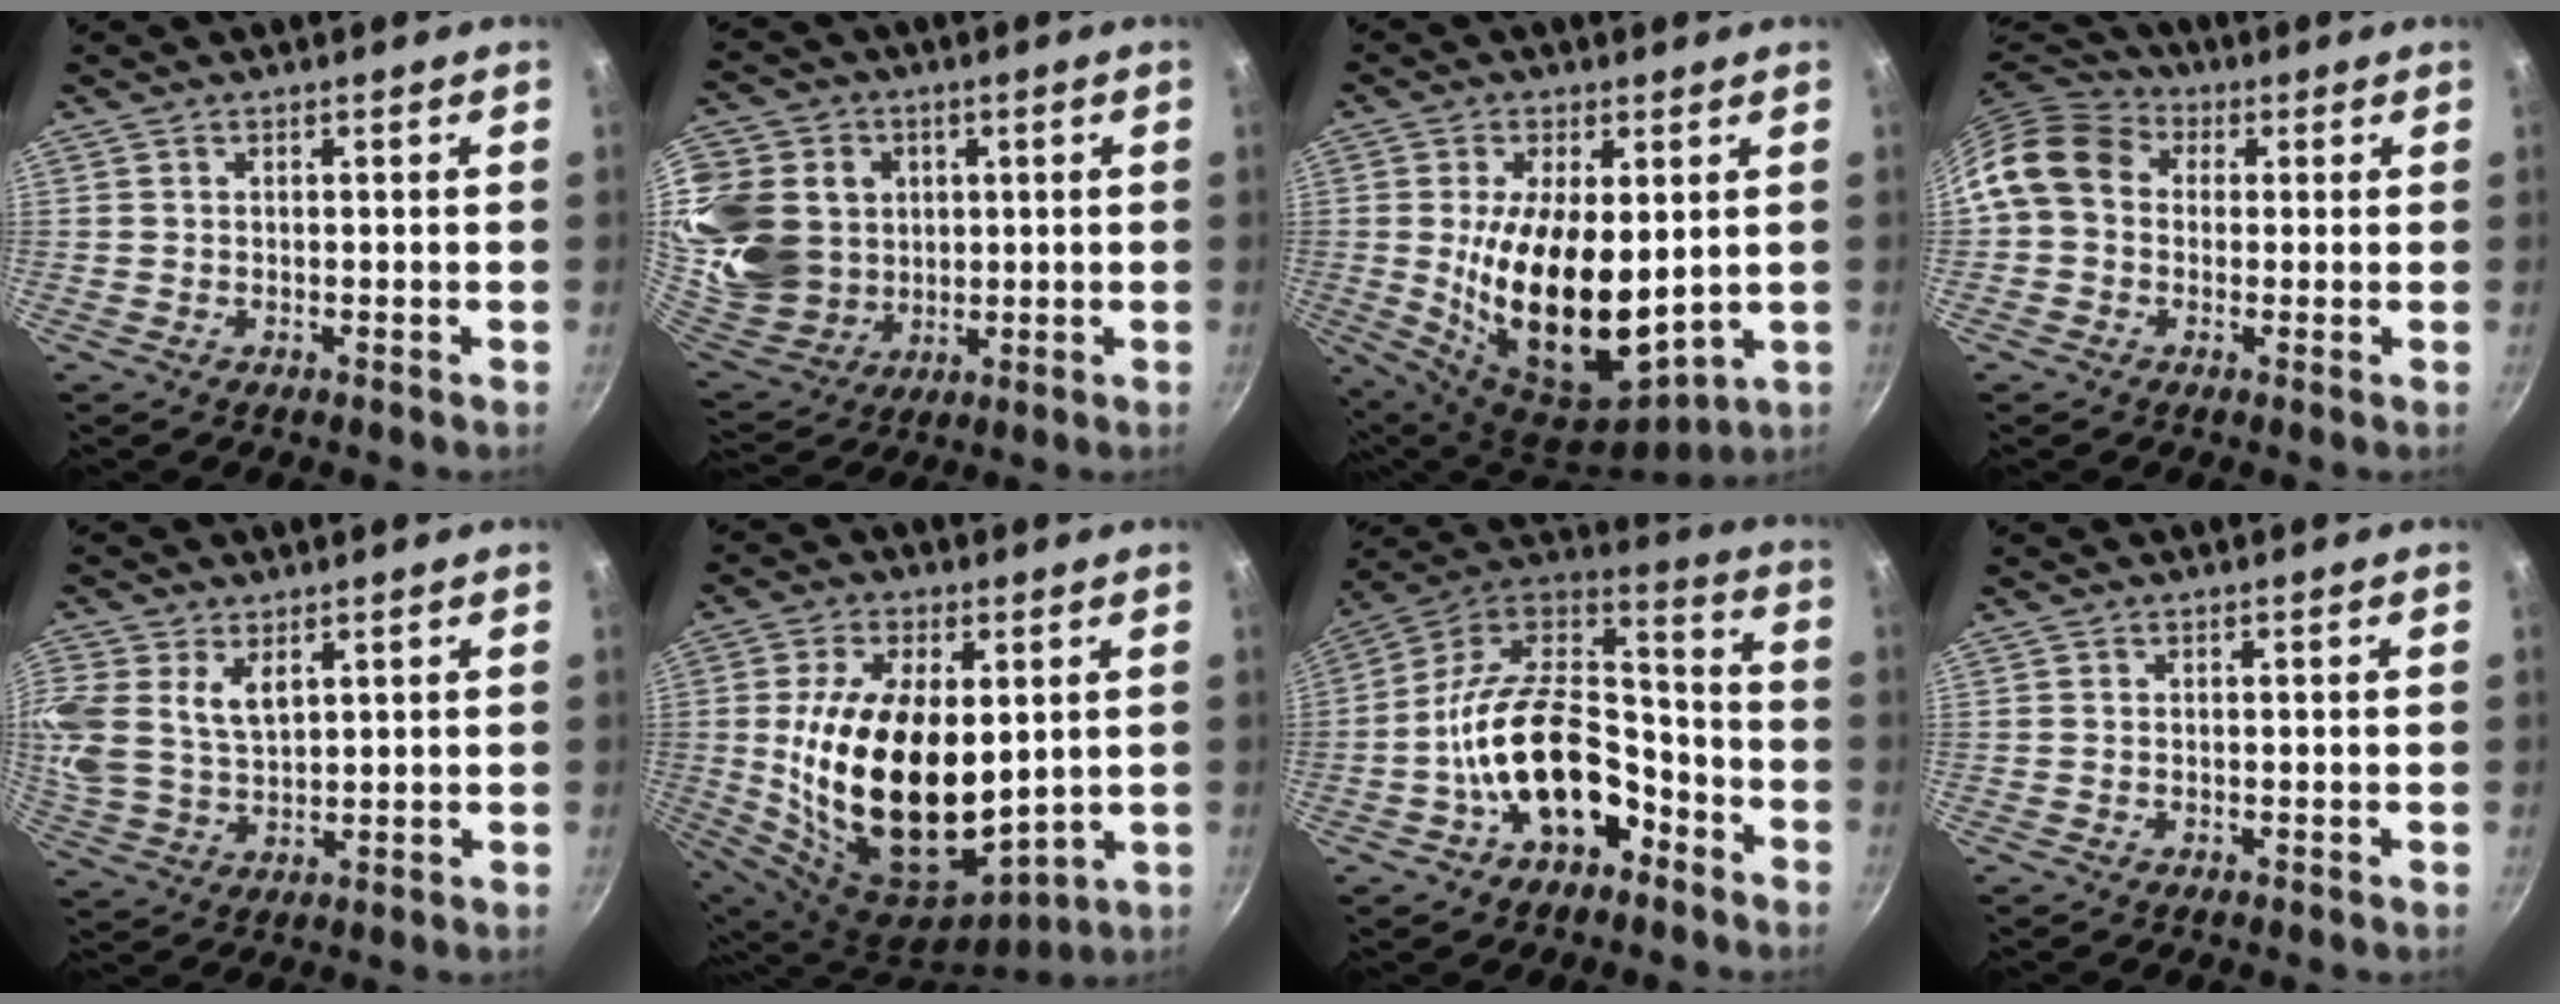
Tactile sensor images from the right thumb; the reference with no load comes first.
{"total": 24.7, "force": [4.4, 20.7, 12.6], "torque": [-0.284, -0.001, 0.098]}
{"total": 19.4, "force": [0.9, 9.9, 16.7], "torque": [-0.284, -0.031, 0.032]}
{"total": 11.0, "force": [1.4, 9.0, 6.2], "torque": [-0.089, 0.026, 0.004]}
{"total": 12.6, "force": [5.0, 8.4, 8.0], "torque": [-0.191, 0.001, 0.106]}
{"total": 23.9, "force": [2.0, 13.5, 19.5], "torque": [-0.340, -0.028, 0.052]}
{"total": 21.1, "force": [-8.5, 12.8, 14.5], "torque": [-0.211, 0.082, -0.151]}
{"total": 0.0}